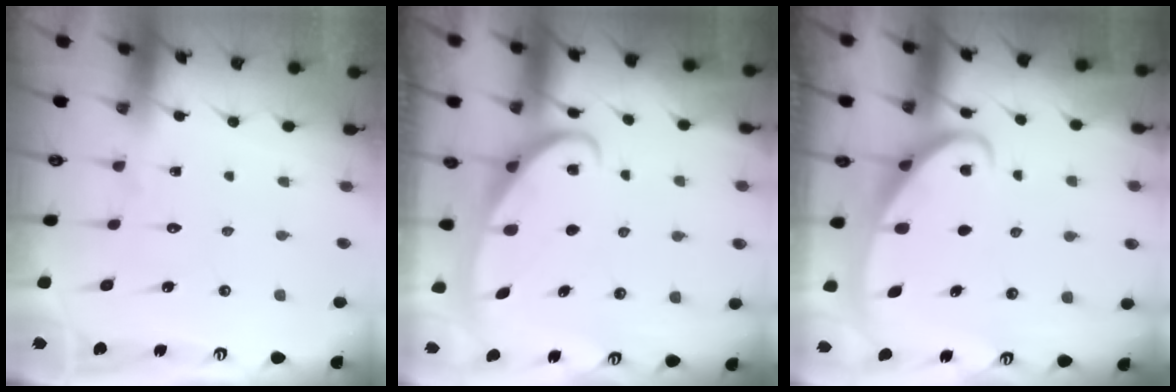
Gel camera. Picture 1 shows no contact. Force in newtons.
{"total": 2.6, "press": 2.6, "slide": 0.4}
{"total": 2.4, "press": 2.4, "slide": 0.4}